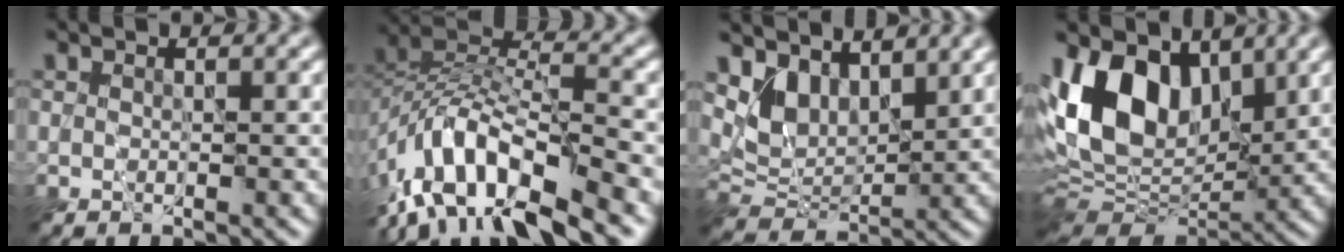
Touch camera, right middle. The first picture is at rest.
{"total": 10.7, "force": [-6.9, 4.4, 6.9], "torque": [-0.120, 0.012, -0.138]}
{"total": 4.0, "force": [3.1, 2.0, 1.7], "torque": [-0.047, -0.017, 0.057]}
{"total": 13.0, "force": [4.5, 8.3, 8.9], "torque": [-0.173, 0.016, 0.074]}